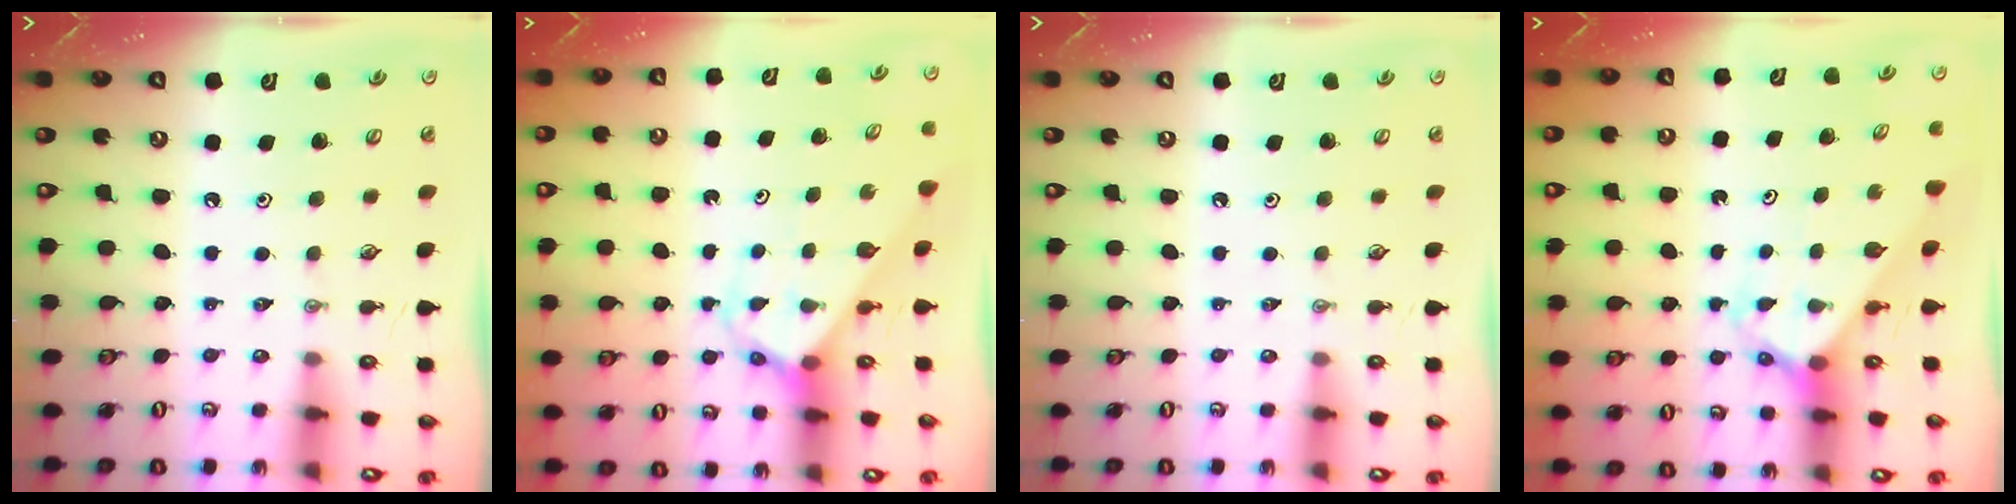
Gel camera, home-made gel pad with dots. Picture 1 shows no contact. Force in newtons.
{"total": 3.3, "press": 3.3, "slide": 0.1}
{"total": 0.0}
{"total": 2.9, "press": 2.9, "slide": 0.1}